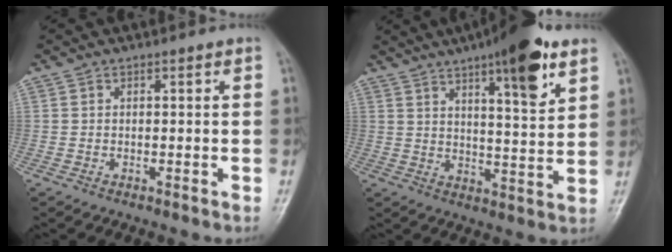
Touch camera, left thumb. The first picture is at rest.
{"total": 15.1, "force": [8.7, 3.5, 11.9], "torque": [-0.154, -0.039, 0.127]}